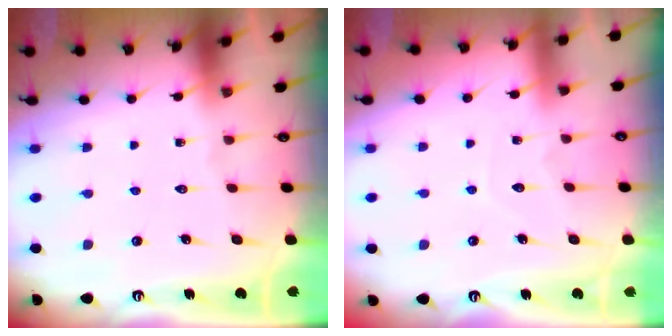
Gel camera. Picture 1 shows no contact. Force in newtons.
{"total": 3.9, "press": 3.9, "slide": 0.4}